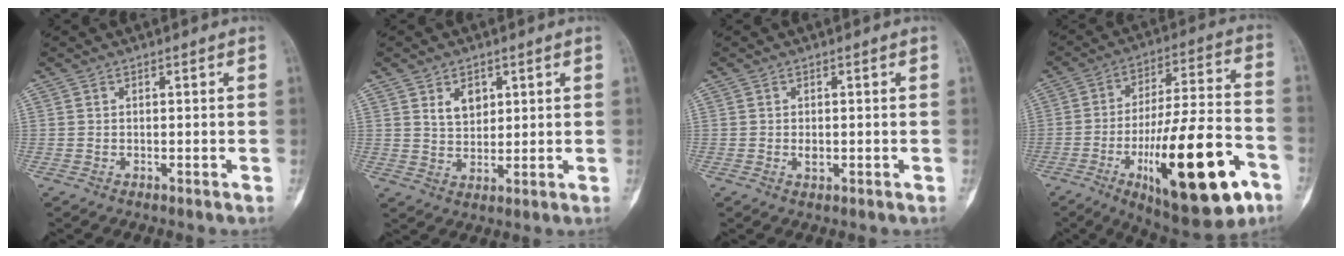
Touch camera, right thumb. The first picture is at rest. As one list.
[{"total": 4.8, "force": [2.2, 3.3, 2.8], "torque": [-0.031, -0.017, 0.042]}, {"total": 1.3, "force": [-0.1, 0.8, 1.0], "torque": [-0.011, -0.001, 0.000]}, {"total": 26.4, "force": [-10.5, 8.2, 22.7], "torque": [-0.349, 0.041, -0.152]}]